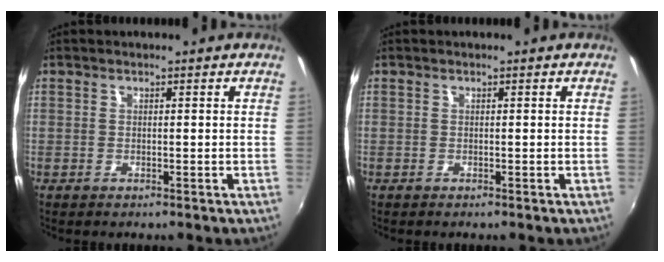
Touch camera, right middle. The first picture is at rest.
{"total": 0.0}